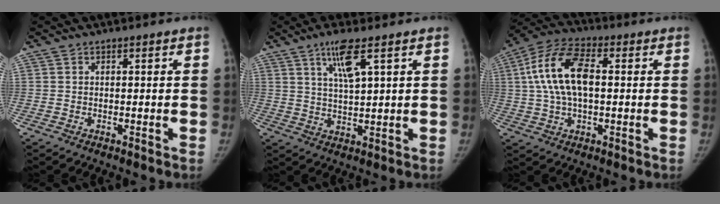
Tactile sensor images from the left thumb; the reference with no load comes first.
{"total": 6.5, "force": [3.3, 1.1, 5.5], "torque": [-0.105, -0.018, 0.068]}
{"total": 13.8, "force": [1.6, 7.2, 11.7], "torque": [-0.230, 0.026, 0.027]}